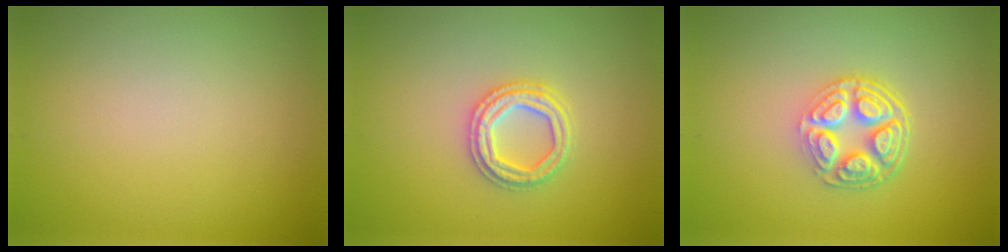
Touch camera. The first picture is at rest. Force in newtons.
{"total": 2.7, "press": 2.6, "slide": 0.7}
{"total": 4.9, "press": 3.7, "slide": 3.3}